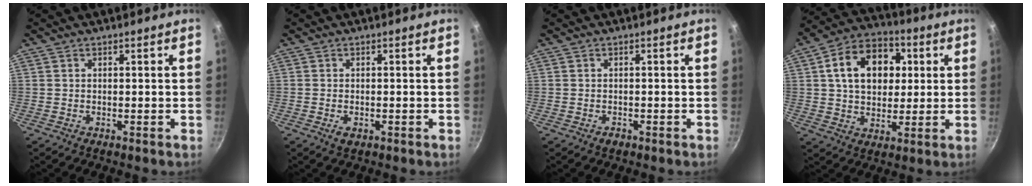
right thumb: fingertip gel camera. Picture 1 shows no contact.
{"total": 1.9, "force": [-0.7, 1.1, 1.3], "torque": [-0.025, -0.001, -0.012]}
{"total": 1.1, "force": [-0.7, 0.7, 0.5], "torque": [-0.009, 0.006, -0.011]}
{"total": 15.9, "force": [3.6, 11.6, 10.3], "torque": [-0.134, 0.018, 0.048]}